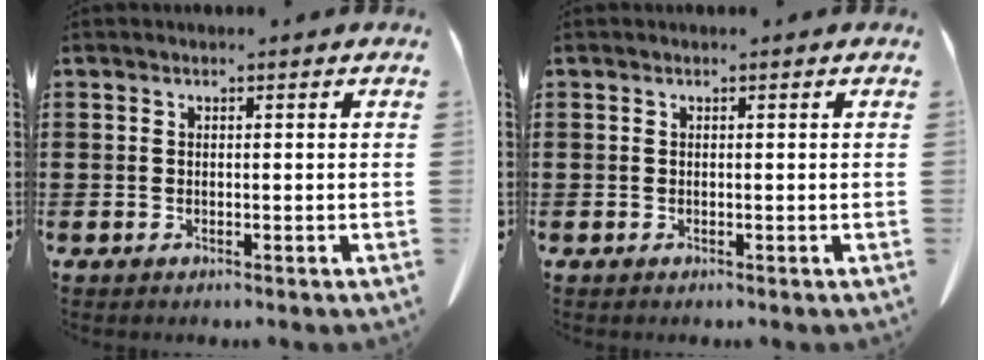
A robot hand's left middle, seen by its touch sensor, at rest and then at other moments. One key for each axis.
{"total": 0.0}